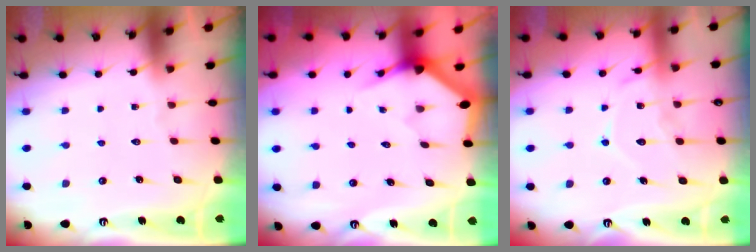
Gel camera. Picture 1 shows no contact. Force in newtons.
{"total": 3.4, "press": 3.4, "slide": 0.1}
{"total": 12.4, "press": 12.4, "slide": 1.2}